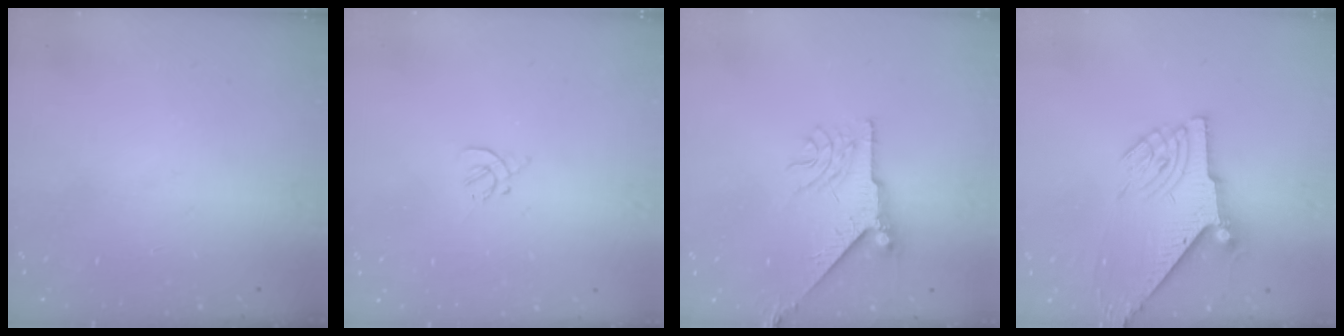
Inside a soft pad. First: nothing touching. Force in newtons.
{"total": 1.4, "press": 1.3, "slide": 0.5}
{"total": 8.3, "press": 8.2, "slide": 0.8}
{"total": 9.6, "press": 9.5, "slide": 1.0}